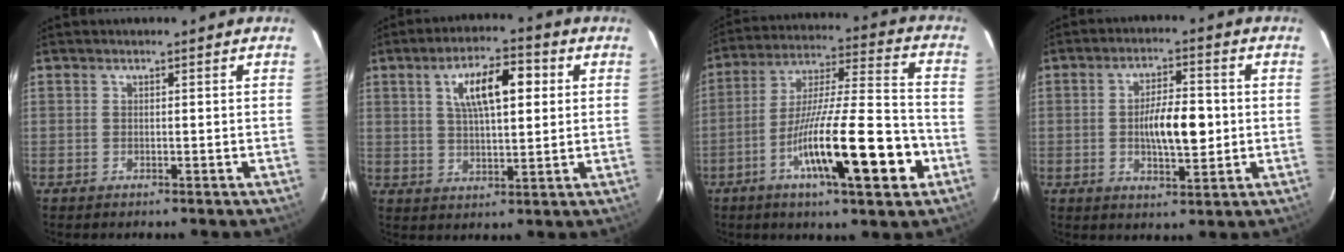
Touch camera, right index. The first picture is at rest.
{"total": 9.9, "force": [3.0, 3.0, 9.0], "torque": [-0.159, 0.021, 0.052]}
{"total": 19.3, "force": [-7.5, 2.0, 17.6], "torque": [-0.295, -0.007, -0.120]}
{"total": 8.3, "force": [-0.4, 2.6, 7.9], "torque": [-0.139, 0.006, -0.005]}